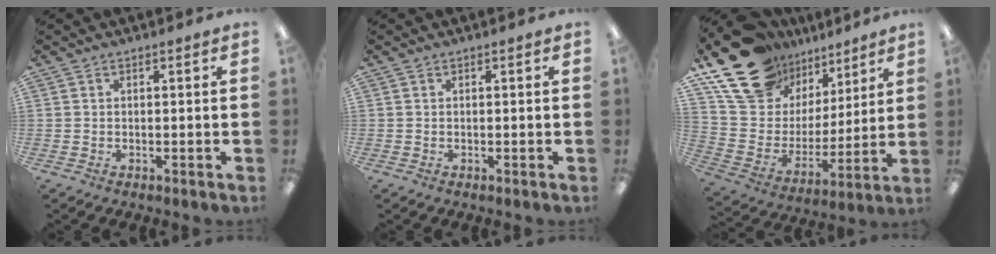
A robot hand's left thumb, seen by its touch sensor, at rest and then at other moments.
{"total": 0.0}
{"total": 21.7, "force": [15.1, 13.1, 8.5], "torque": [-0.177, -0.086, 0.293]}